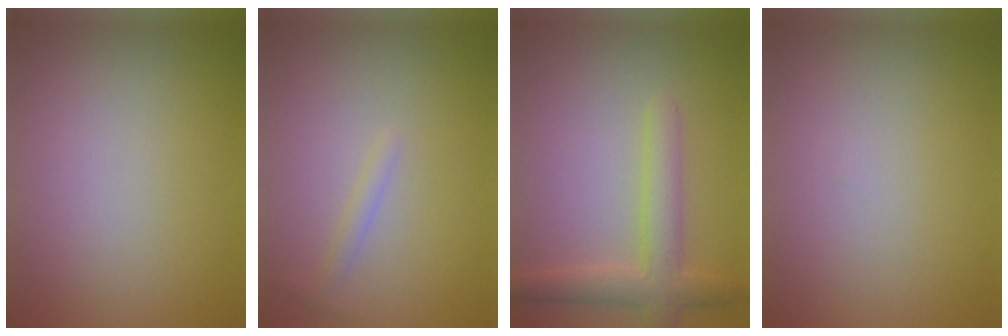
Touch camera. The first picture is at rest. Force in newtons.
{"total": 0.9, "press": 0.9, "slide": 0.0}
{"total": 3.8, "press": 3.8, "slide": 0.0}
{"total": 0.0}